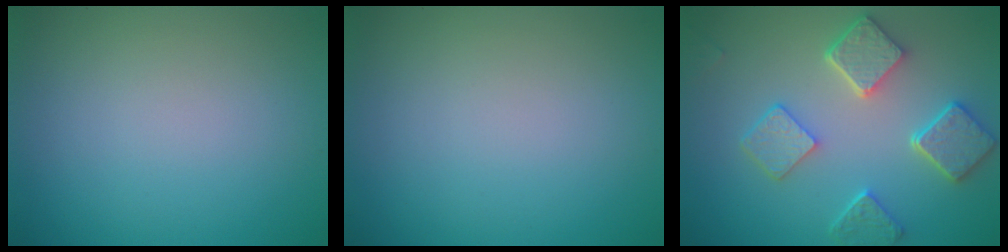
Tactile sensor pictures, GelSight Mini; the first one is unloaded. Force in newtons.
{"total": 0.0}
{"total": 5.4, "press": 4.4, "slide": 3.2}